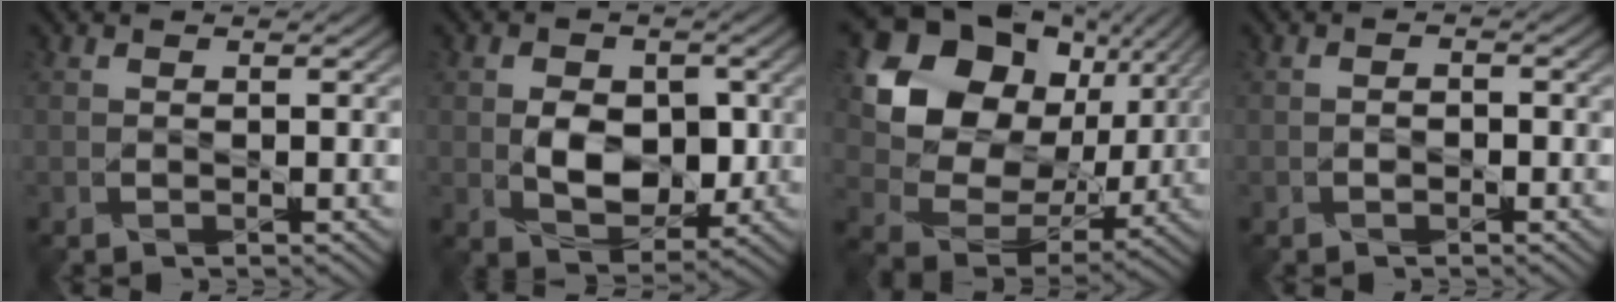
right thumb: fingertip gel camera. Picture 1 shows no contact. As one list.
[{"total": 6.8, "force": [-0.2, 4.8, 4.8], "torque": [-0.083, -0.007, -0.004]}, {"total": 16.7, "force": [5.6, 12.6, 9.4], "torque": [-0.216, 0.015, 0.112]}, {"total": 1.1, "force": [-0.6, 0.8, 0.6], "torque": [-0.010, 0.000, -0.011]}]